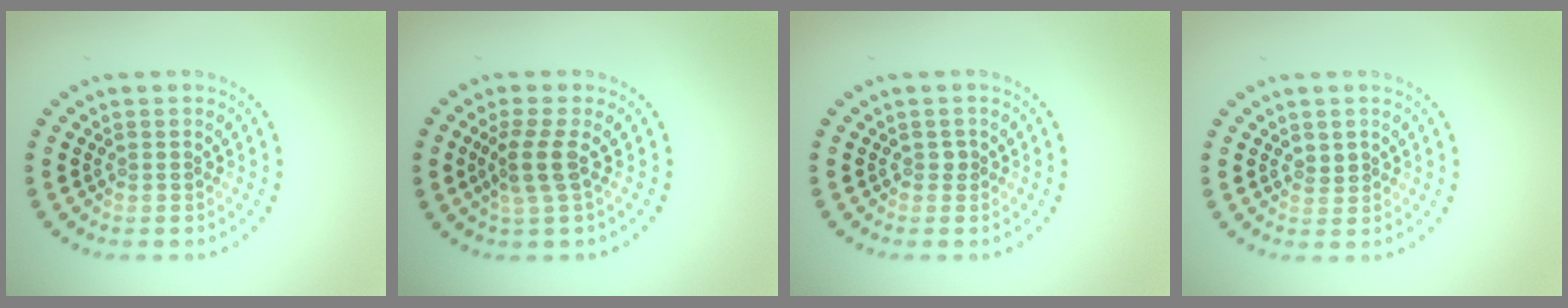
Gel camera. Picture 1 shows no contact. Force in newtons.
{"total": 2.5, "press": 2.0, "slide": 1.5}
{"total": 0.6, "press": 0.5, "slide": 0.3}
{"total": 1.0, "press": 0.9, "slide": 0.3}